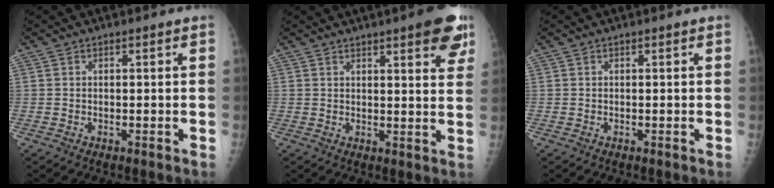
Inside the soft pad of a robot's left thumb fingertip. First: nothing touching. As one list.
[{"total": 9.3, "force": [5.5, 2.2, 7.2], "torque": [-0.064, -0.020, 0.062]}, {"total": 0.0}]